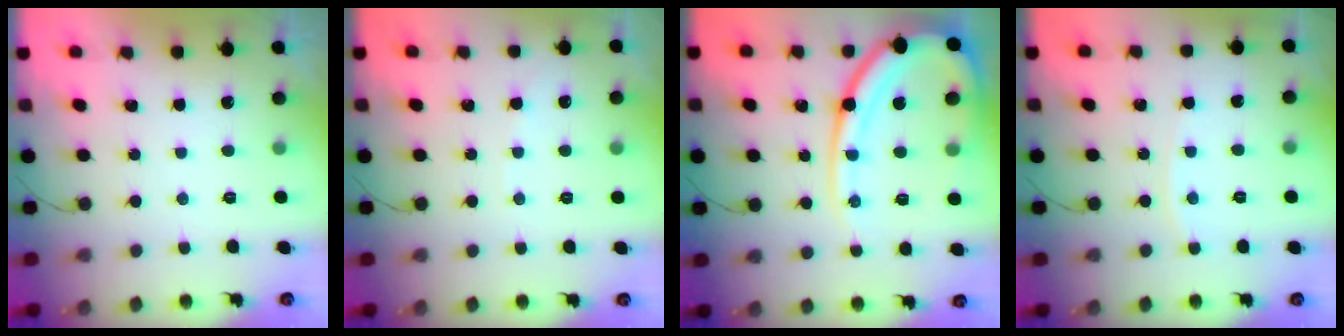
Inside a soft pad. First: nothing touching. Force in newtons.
{"total": 3.0, "press": 3.0, "slide": 0.5}
{"total": 18.1, "press": 18.0, "slide": 2.0}
{"total": 2.6, "press": 2.5, "slide": 0.4}